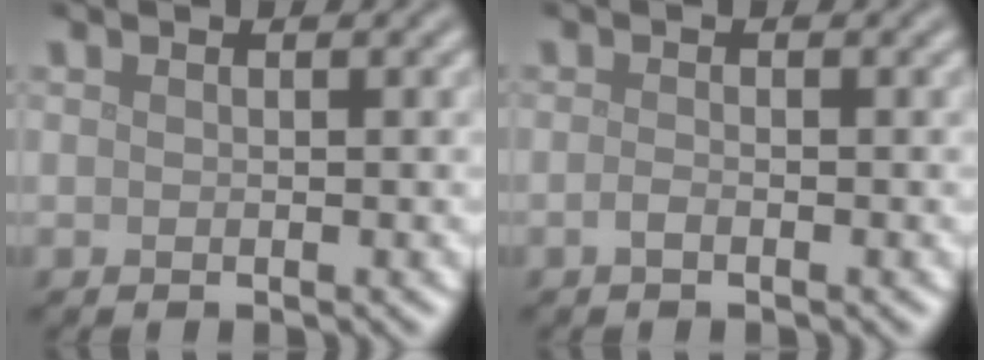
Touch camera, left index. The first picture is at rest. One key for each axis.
{"total": 0.7, "fx": -0.4, "fy": 0.3, "fz": 0.5, "tx": -0.014, "ty": -0.001, "tz": -0.009}